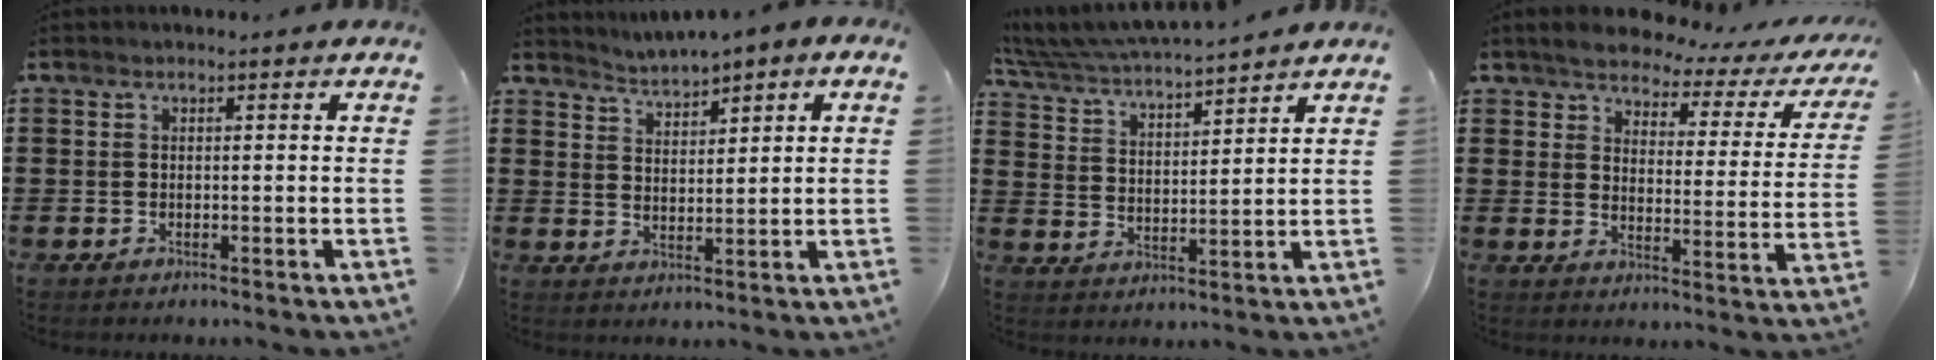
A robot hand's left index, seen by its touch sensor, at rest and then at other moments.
{"total": 1.9, "force": [1.8, 0.2, -0.4], "torque": [-0.003, -0.007, 0.030]}
{"total": 5.0, "force": [4.9, 0.1, 1.1], "torque": [-0.046, -0.032, 0.080]}
{"total": 3.9, "force": [3.7, 0.7, 0.9], "torque": [-0.045, -0.026, 0.058]}